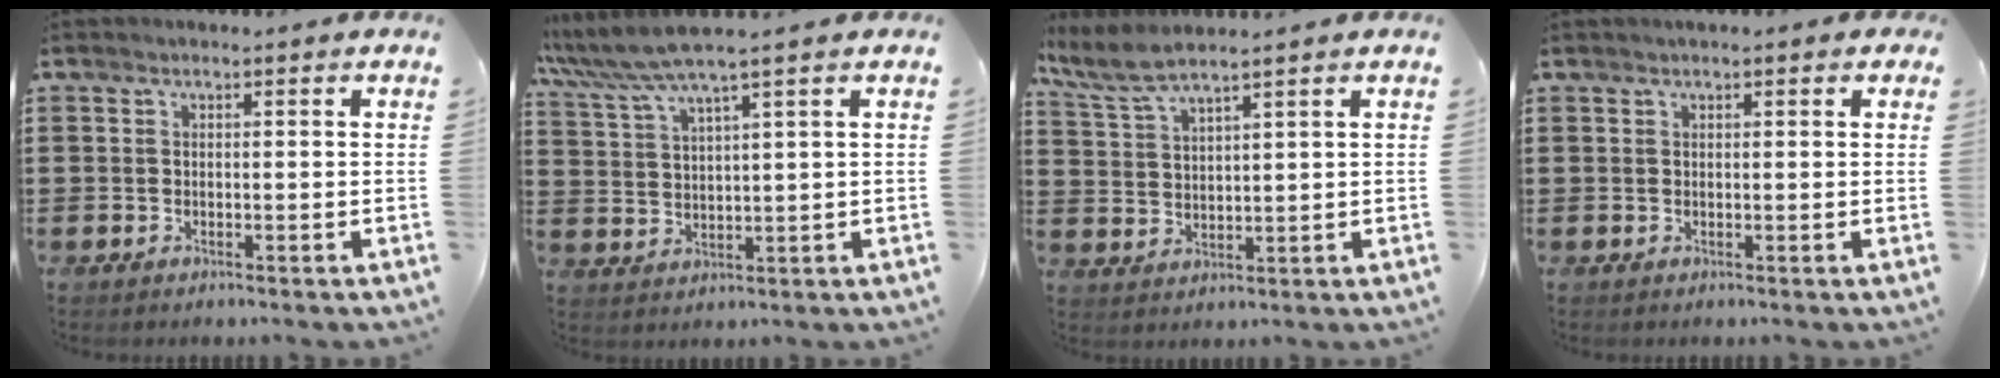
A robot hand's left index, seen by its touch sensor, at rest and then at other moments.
{"total": 5.3, "force": [4.1, 0.0, 3.4], "torque": [-0.086, -0.015, 0.067]}
{"total": 4.9, "force": [4.1, 0.4, 2.6], "torque": [-0.065, -0.010, 0.073]}
{"total": 0.6, "force": [0.4, 0.2, 0.4], "torque": [-0.009, 0.004, 0.007]}